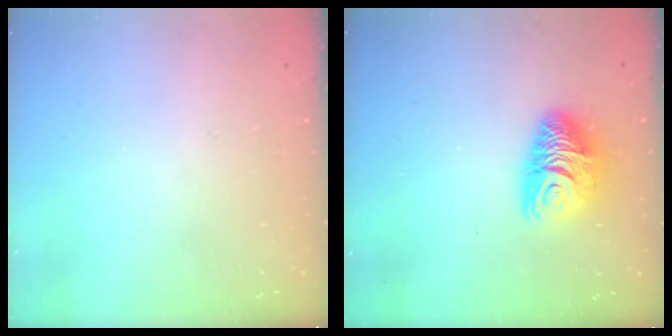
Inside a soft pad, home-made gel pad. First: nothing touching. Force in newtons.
{"total": 10.4, "press": 10.4, "slide": 1.2}